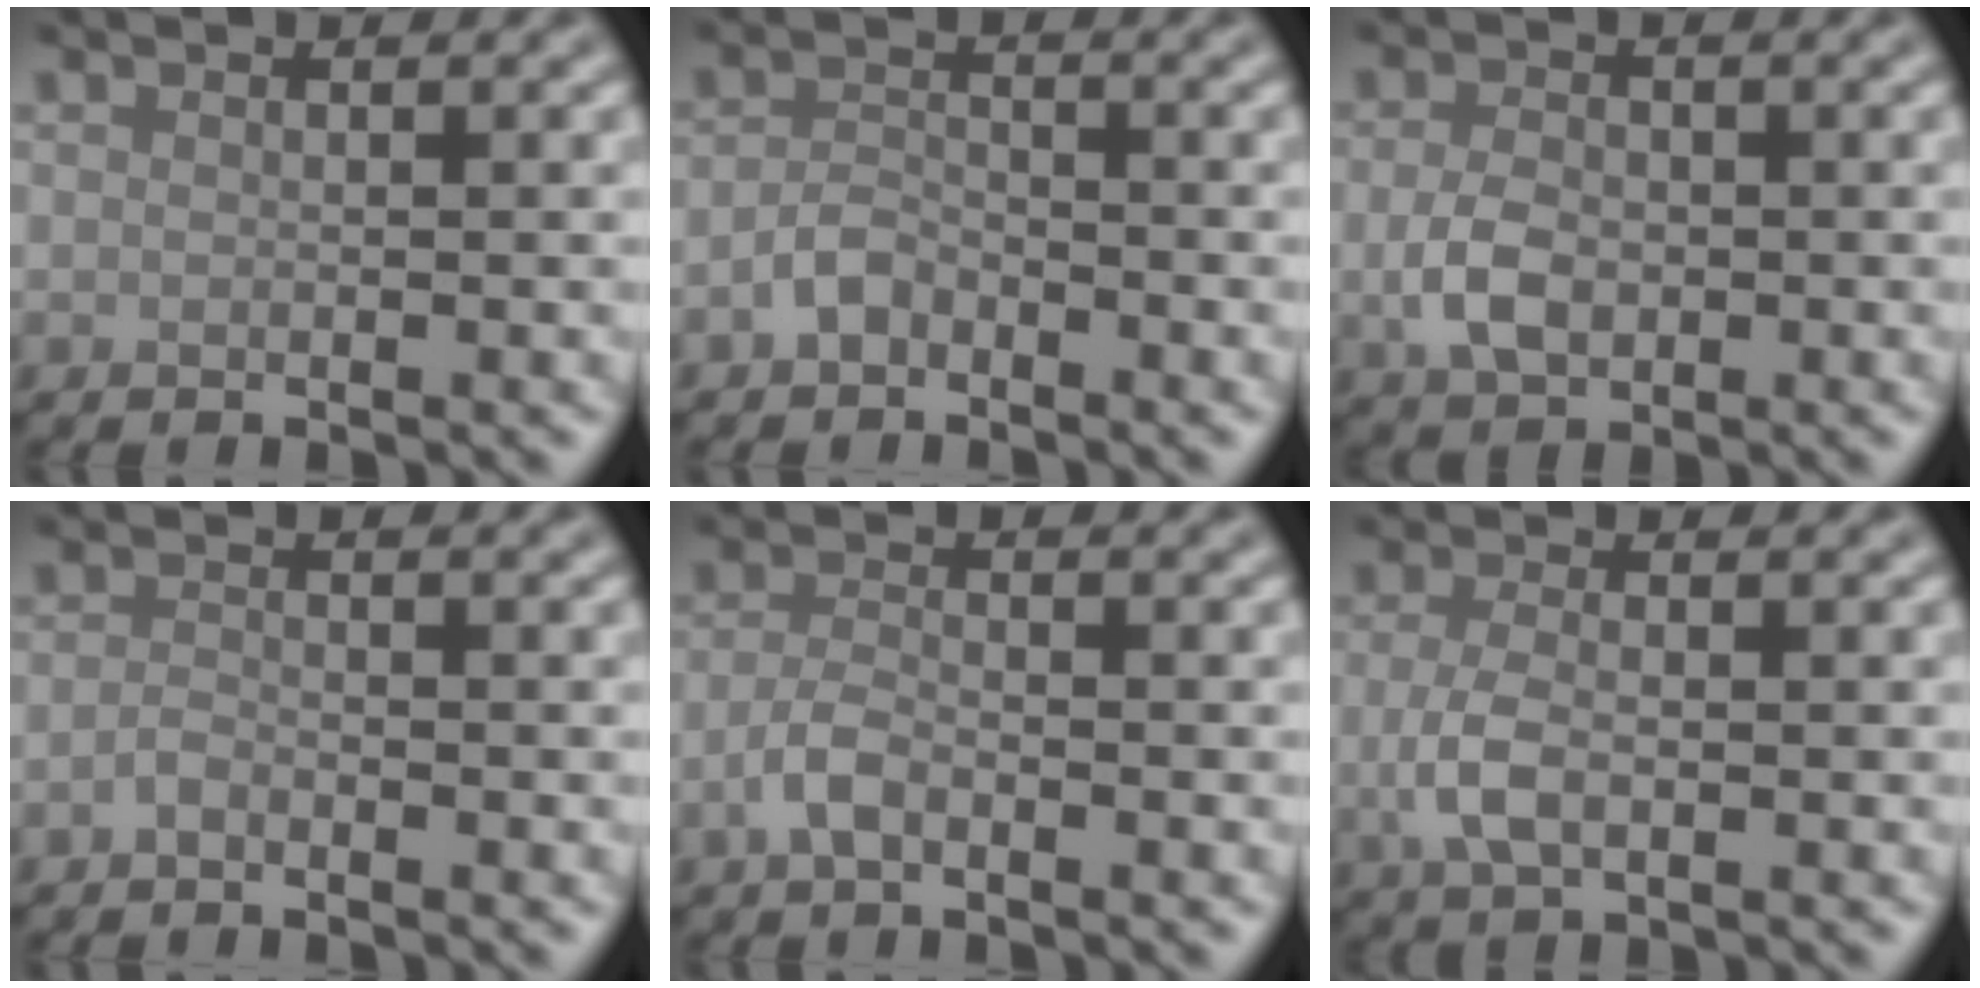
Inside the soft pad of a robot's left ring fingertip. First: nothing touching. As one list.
[{"total": 1.8, "force": [-1.3, 1.0, 0.8], "torque": [-0.014, 0.006, -0.030]}, {"total": 3.2, "force": [-0.5, 2.2, 2.2], "torque": [-0.046, -0.004, -0.012]}, {"total": 0.9, "force": [-0.7, 0.3, 0.5], "torque": [-0.011, 0.000, -0.016]}, {"total": 2.0, "force": [-1.1, 0.8, 1.5], "torque": [-0.032, 0.002, -0.027]}, {"total": 2.9, "force": [-0.5, 1.4, 2.5], "torque": [-0.063, -0.005, -0.012]}]